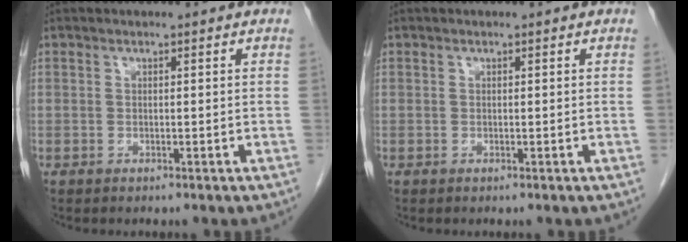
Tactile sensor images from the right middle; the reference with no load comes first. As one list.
[{"total": 0.0}]